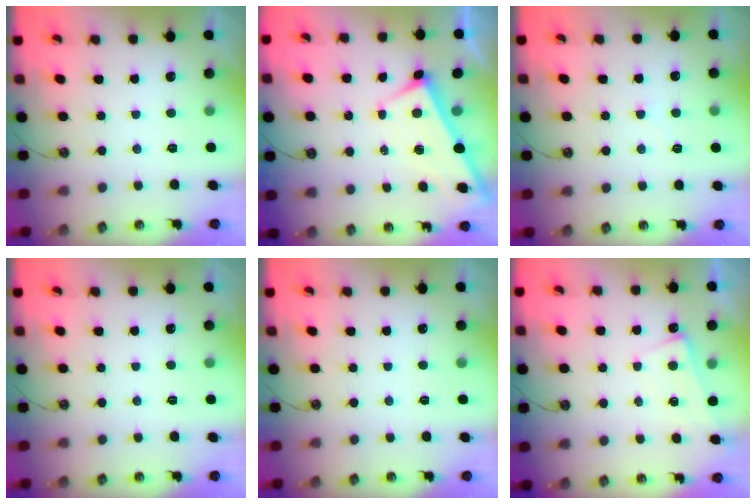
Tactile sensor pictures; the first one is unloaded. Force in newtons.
{"total": 2.6, "press": 2.6, "slide": 0.2}
{"total": 1.2, "press": 1.1, "slide": 0.4}
{"total": 0.0}
{"total": 0.0}
{"total": 1.0, "press": 0.9, "slide": 0.3}